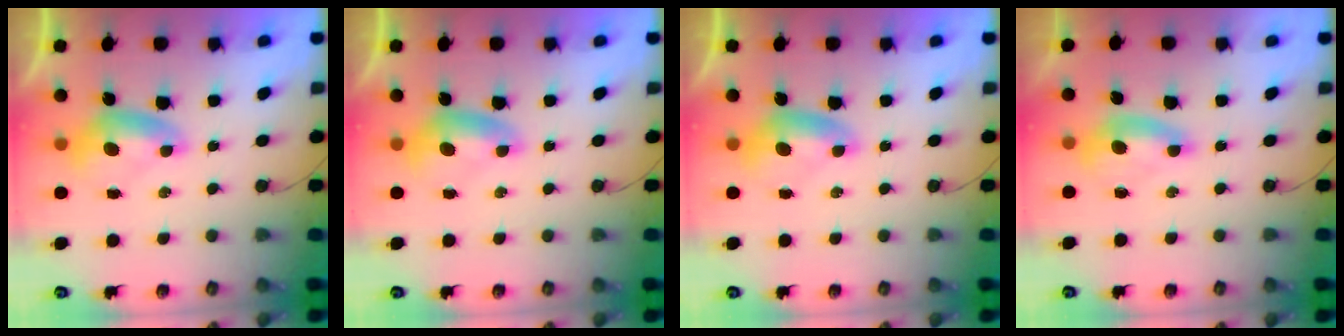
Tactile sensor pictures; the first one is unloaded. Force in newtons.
{"total": 0.0}
{"total": 0.0}
{"total": 1.0, "press": 0.8, "slide": 0.6}